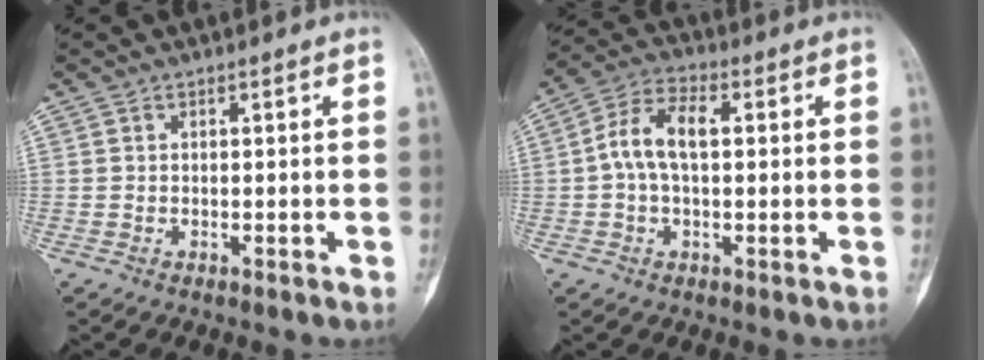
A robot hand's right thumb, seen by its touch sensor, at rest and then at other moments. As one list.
[{"total": 8.3, "force": [0.7, 4.6, 6.9], "torque": [-0.129, 0.029, 0.009]}]